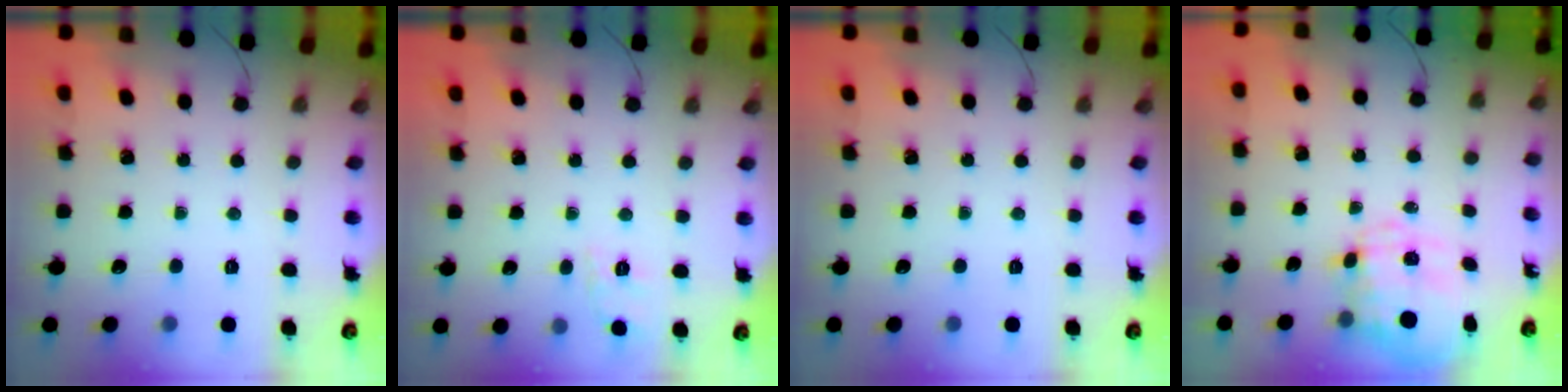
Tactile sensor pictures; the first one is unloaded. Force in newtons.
{"total": 2.0, "press": 0.7, "slide": 1.9}
{"total": 0.0}
{"total": 10.7, "press": 10.6, "slide": 1.6}